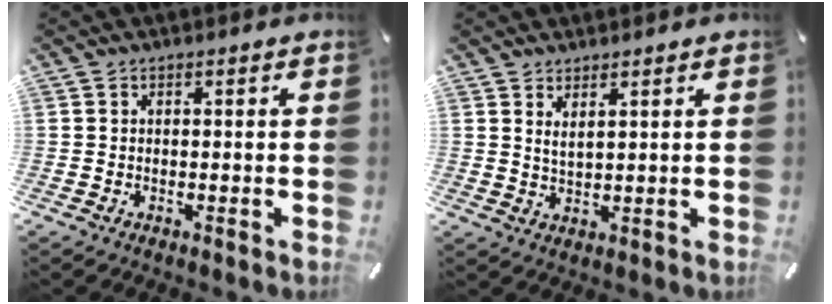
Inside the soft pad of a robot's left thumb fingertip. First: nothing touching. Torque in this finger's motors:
{"motor_torque": [0.07, -0.45, -0.04, 0.21, 0.00]}